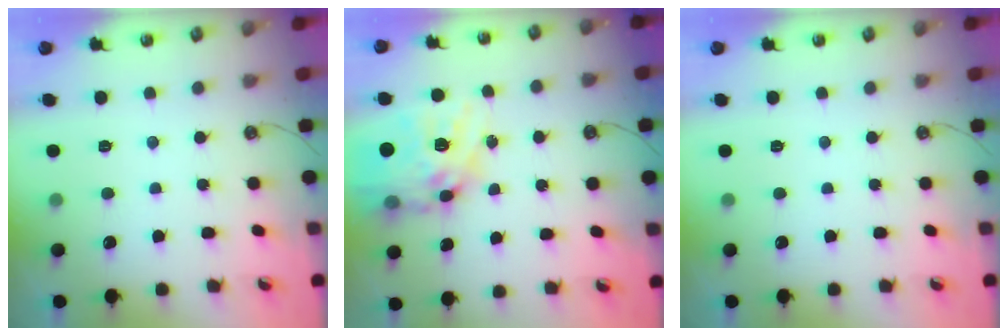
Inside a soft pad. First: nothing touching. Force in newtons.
{"total": 19.6, "press": 19.5, "slide": 1.8}
{"total": 0.0}